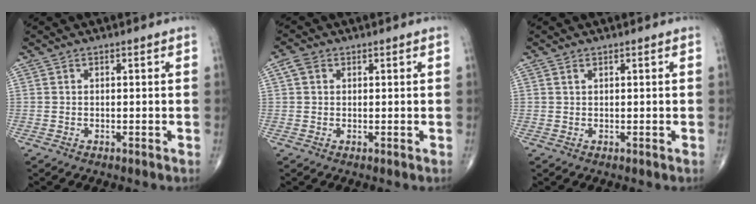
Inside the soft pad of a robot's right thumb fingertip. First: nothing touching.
{"total": 2.4, "force": [0.8, 1.9, 1.3], "torque": [-0.024, 0.008, 0.015]}
{"total": 0.6, "force": [0.4, 0.2, 0.3], "torque": [-0.008, 0.003, 0.009]}